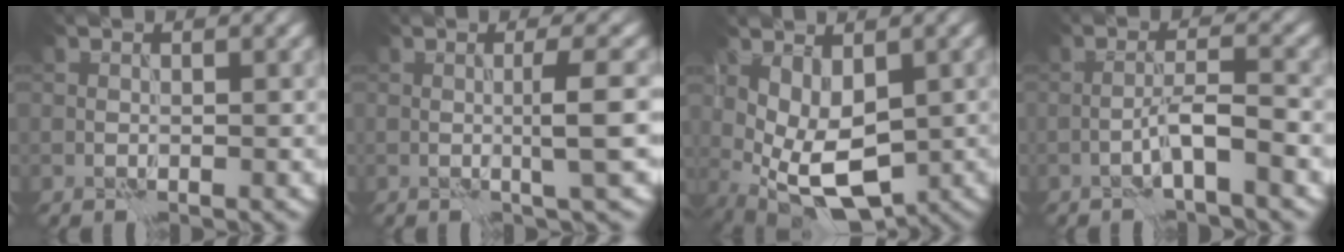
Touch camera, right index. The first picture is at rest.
{"total": 2.8, "force": [-0.1, -0.2, 2.8], "torque": [-0.045, 0.001, -0.003]}
{"total": 6.6, "force": [-0.9, 3.4, 5.6], "torque": [-0.119, -0.012, -0.009]}
{"total": 2.7, "force": [-1.4, -0.2, 2.3], "torque": [-0.043, 0.014, -0.030]}